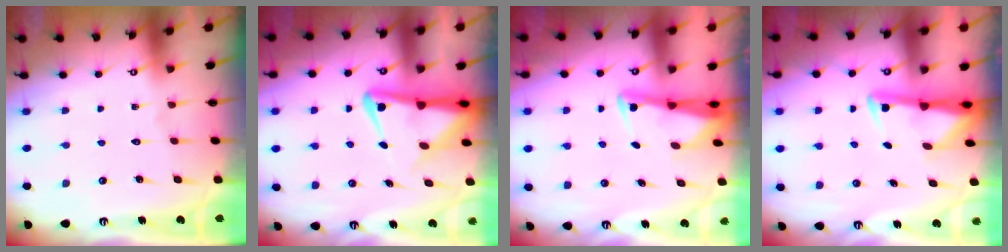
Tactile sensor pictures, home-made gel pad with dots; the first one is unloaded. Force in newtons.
{"total": 6.8, "press": 6.7, "slide": 1.4}
{"total": 2.5, "press": 2.5, "slide": 0.5}
{"total": 2.9, "press": 2.8, "slide": 0.5}